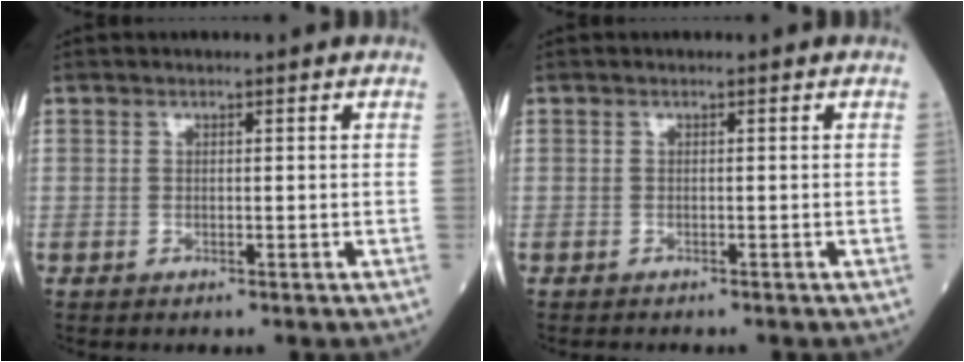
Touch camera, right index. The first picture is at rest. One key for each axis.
{"total": 1.2, "fx": -1.1, "fy": 0.2, "fz": 0.4, "tx": -0.010, "ty": -0.004, "tz": -0.016}